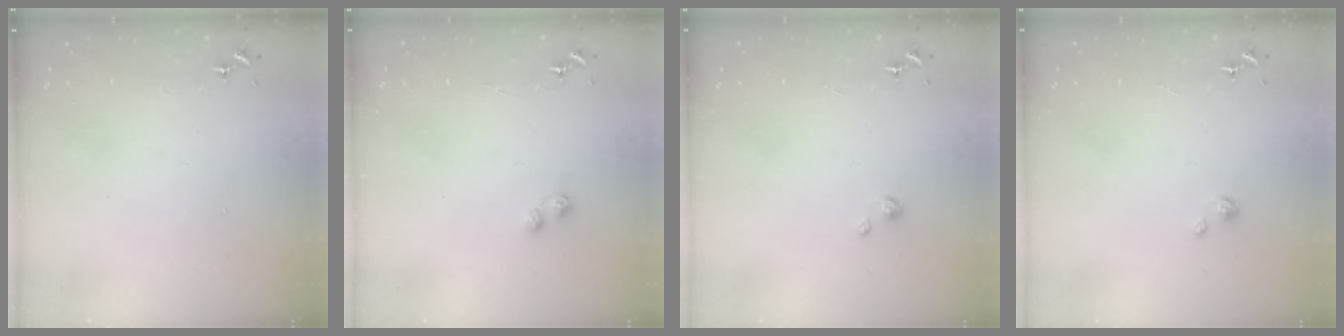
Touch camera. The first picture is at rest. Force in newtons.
{"total": 3.4, "press": 3.3, "slide": 0.5}
{"total": 2.2, "press": 2.2, "slide": 0.3}
{"total": 2.2, "press": 2.2, "slide": 0.3}